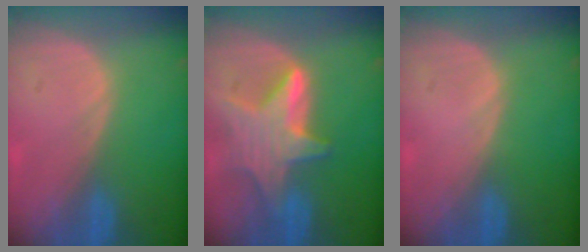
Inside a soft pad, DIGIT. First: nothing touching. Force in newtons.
{"total": 7.8, "press": 7.8, "slide": 0.7}
{"total": 0.0}